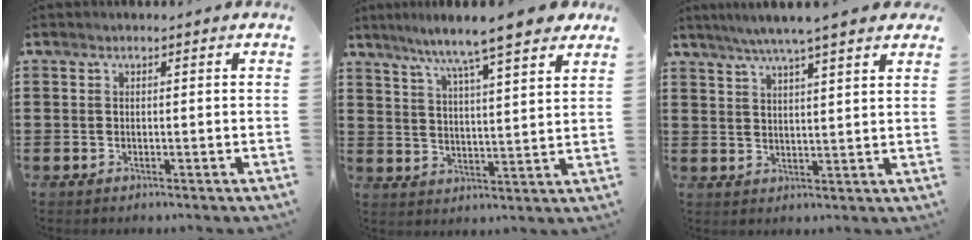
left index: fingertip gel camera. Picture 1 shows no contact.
{"total": 8.2, "force": [7.0, 0.1, 4.3], "torque": [-0.103, -0.036, 0.114]}
{"total": 5.6, "force": [4.5, -0.2, 3.4], "torque": [-0.077, -0.013, 0.078]}